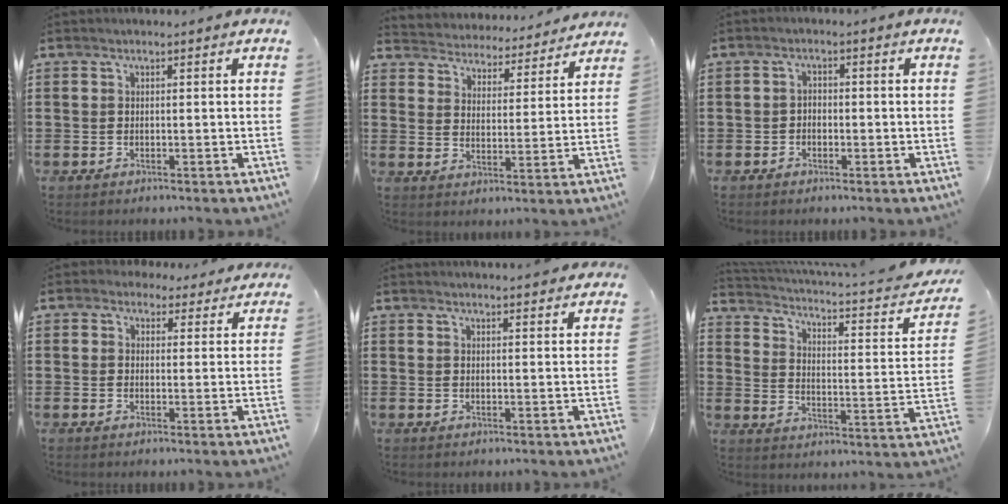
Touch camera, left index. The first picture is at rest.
{"total": 4.2, "force": [4.2, 0.0, -0.7], "torque": [-0.015, -0.042, 0.068]}
{"total": 1.2, "force": [-1.0, 0.7, 0.2], "torque": [-0.007, 0.004, -0.022]}
{"total": 3.2, "force": [2.7, 1.5, 0.6], "torque": [-0.014, -0.004, 0.049]}
{"total": 2.4, "force": [2.4, -0.3, 0.2], "torque": [-0.011, -0.008, 0.046]}
{"total": 2.8, "force": [1.5, 0.4, 2.3], "torque": [-0.051, -0.028, 0.014]}